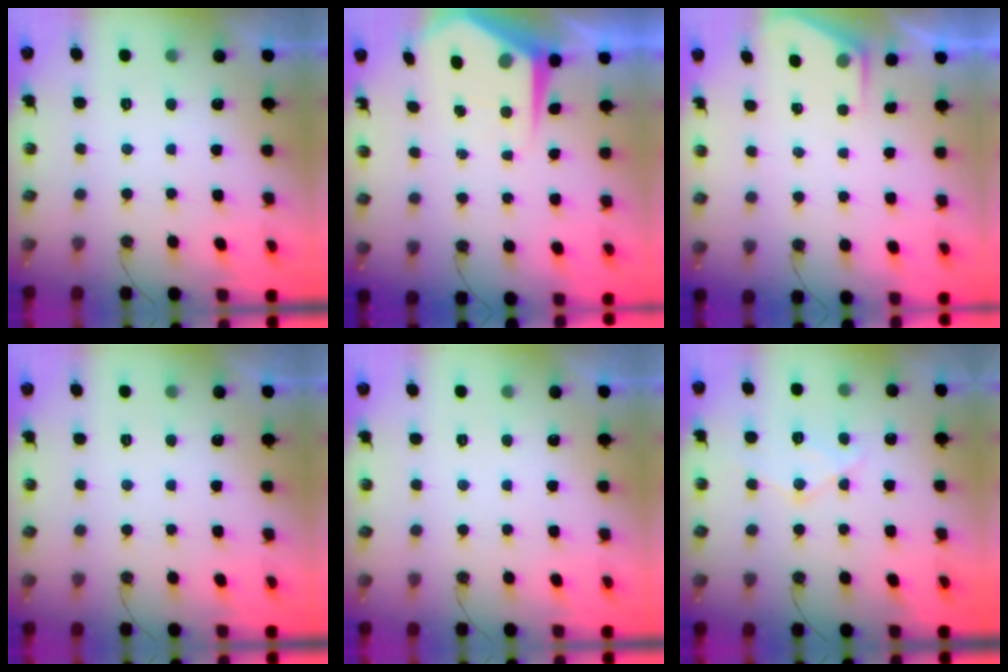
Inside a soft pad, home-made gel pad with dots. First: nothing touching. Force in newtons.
{"total": 7.1, "press": 7.1, "slide": 0.1}
{"total": 1.5, "press": 1.4, "slide": 0.2}
{"total": 0.0}
{"total": 0.0}
{"total": 12.1, "press": 12.1, "slide": 1.1}